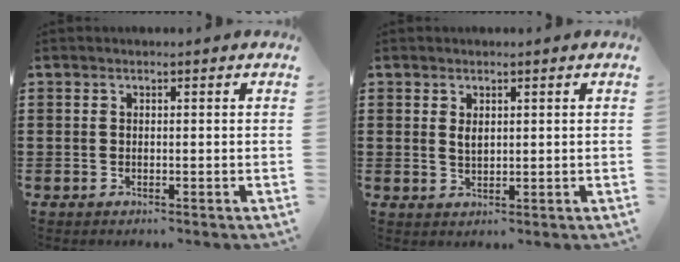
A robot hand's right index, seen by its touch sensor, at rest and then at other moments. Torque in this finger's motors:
{"motor_torque": [-0.11, 0.20, 0.00, 0.01]}